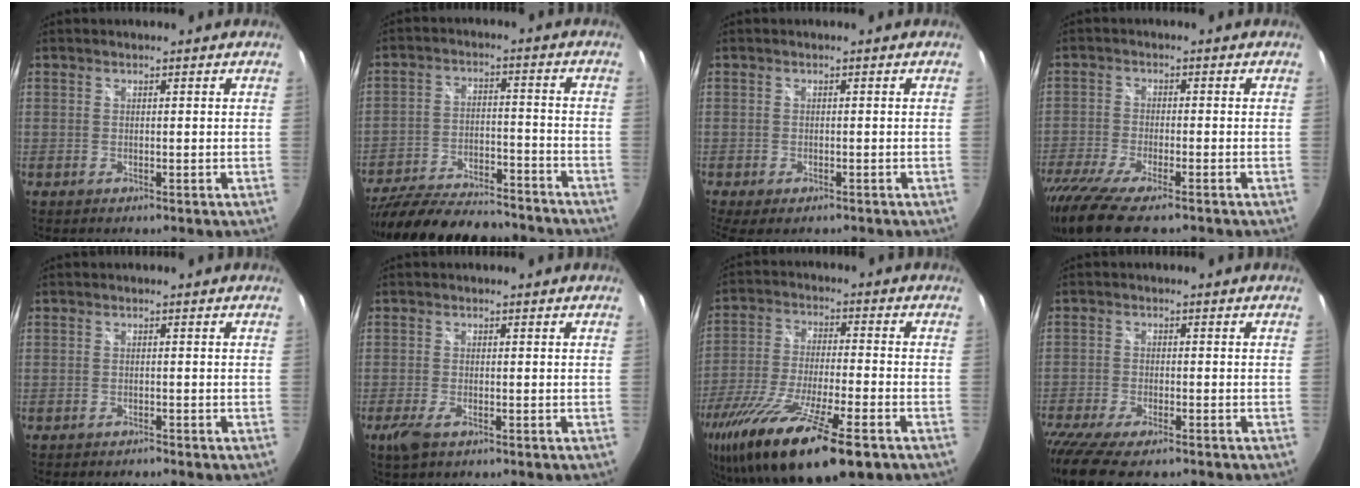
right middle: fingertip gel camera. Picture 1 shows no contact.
{"total": 23.2, "force": [-19.9, 5.9, 10.3], "torque": [-0.199, -0.024, -0.289]}
{"total": 5.1, "force": [-3.5, 1.9, 3.2], "torque": [-0.067, -0.026, -0.052]}
{"total": 14.4, "force": [-10.9, 2.9, 8.9], "torque": [-0.201, -0.059, -0.192]}
{"total": 1.2, "force": [-1.2, 0.2, 0.2], "torque": [-0.010, -0.003, -0.018]}
{"total": 3.3, "force": [-2.0, 1.1, 2.4], "torque": [-0.056, -0.010, -0.037]}
{"total": 22.9, "force": [-14.7, 4.6, 16.9], "torque": [-0.332, -0.072, -0.254]}
{"total": 13.1, "force": [-10.4, 3.1, 7.3], "torque": [-0.170, -0.053, -0.179]}